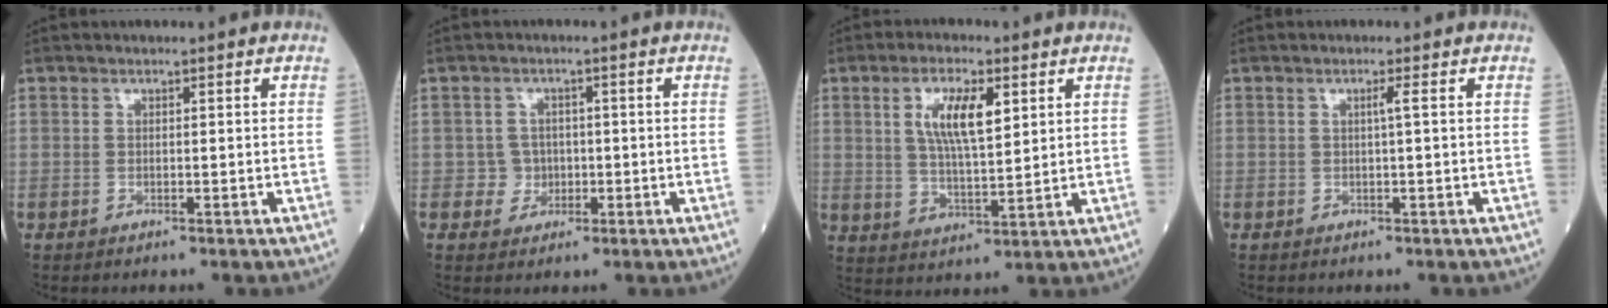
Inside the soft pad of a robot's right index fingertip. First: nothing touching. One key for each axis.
{"total": 2.7, "fx": -0.4, "fy": 2.7, "fz": 0.1, "tx": 0.009, "ty": 0.010, "tz": -0.008}
{"total": 8.3, "fx": 3.0, "fy": 2.3, "fz": 7.4, "tx": -0.140, "ty": 0.004, "tz": 0.058}
{"total": 0.9, "fx": 0.0, "fy": -0.3, "fz": 0.9, "tx": -0.013, "ty": 0.002, "tz": -0.001}